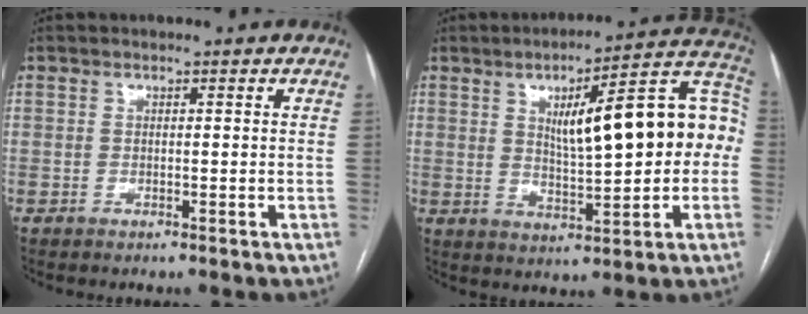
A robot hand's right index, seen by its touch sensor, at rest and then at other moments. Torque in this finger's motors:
{"motor_torque": [1.82, 0.32, 0.93, 0.11]}